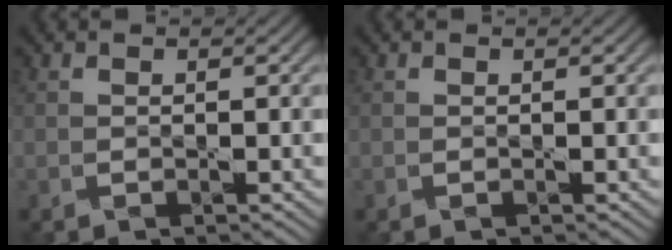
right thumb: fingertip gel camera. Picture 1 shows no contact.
{"total": 0.0}